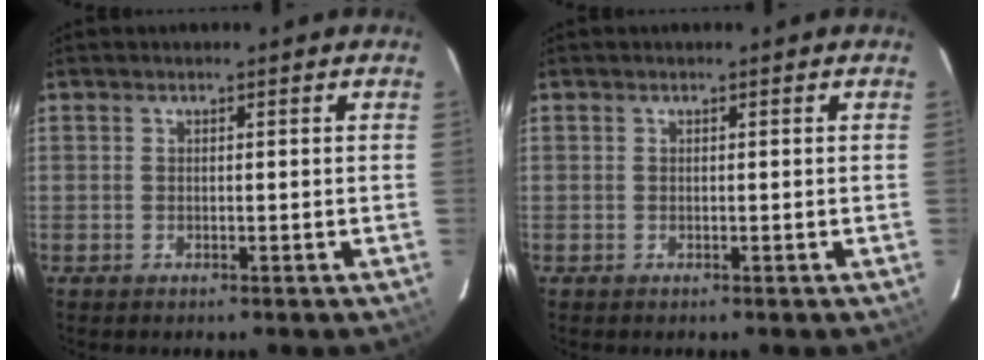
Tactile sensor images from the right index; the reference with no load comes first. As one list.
[{"total": 0.0}]